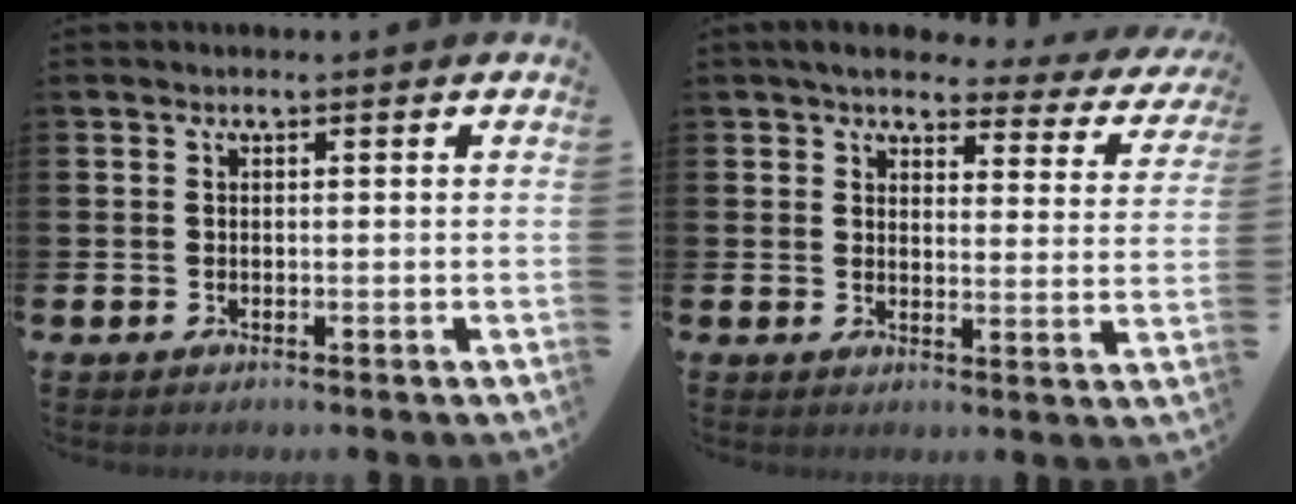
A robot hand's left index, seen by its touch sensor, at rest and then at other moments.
{"total": 4.1, "force": [3.6, 1.6, 1.2], "torque": [-0.036, -0.027, 0.057]}